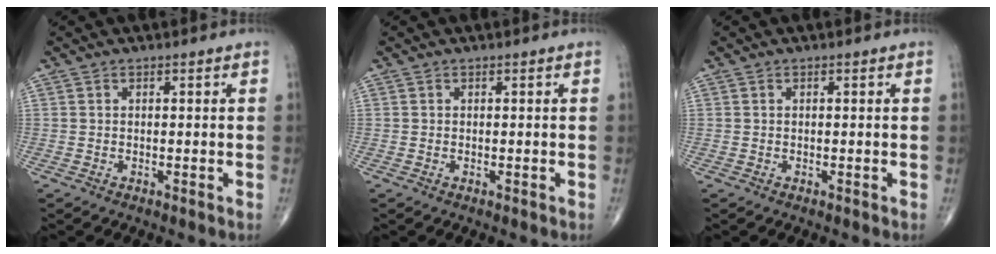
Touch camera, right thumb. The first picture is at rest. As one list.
[{"total": 0.0}, {"total": 0.0}]